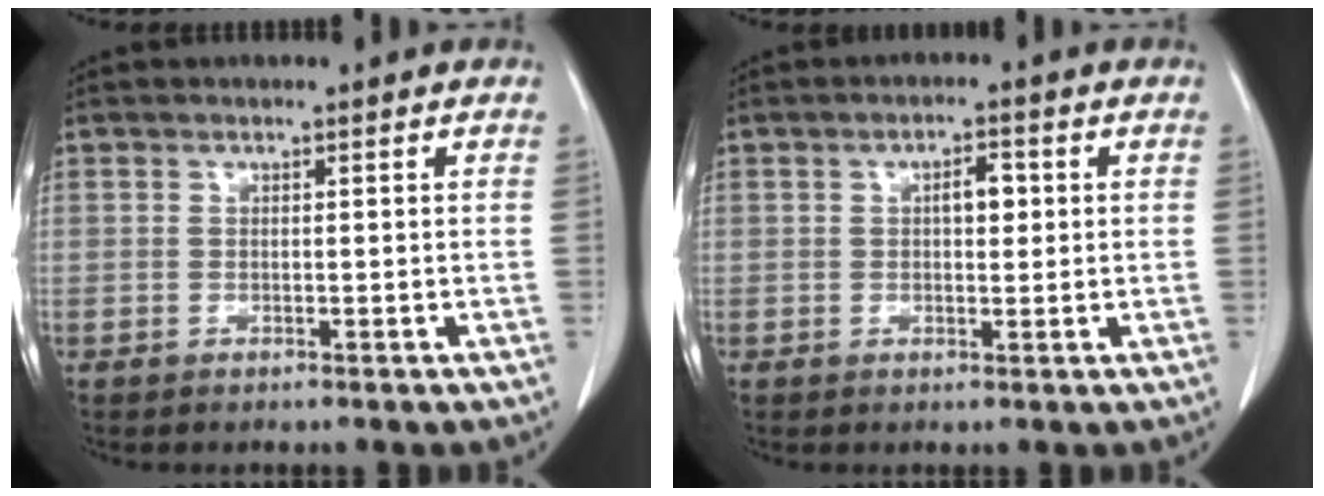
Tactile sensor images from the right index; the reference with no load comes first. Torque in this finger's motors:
{"motor_torque": [0.39, -0.04, 0.04, 0.05]}